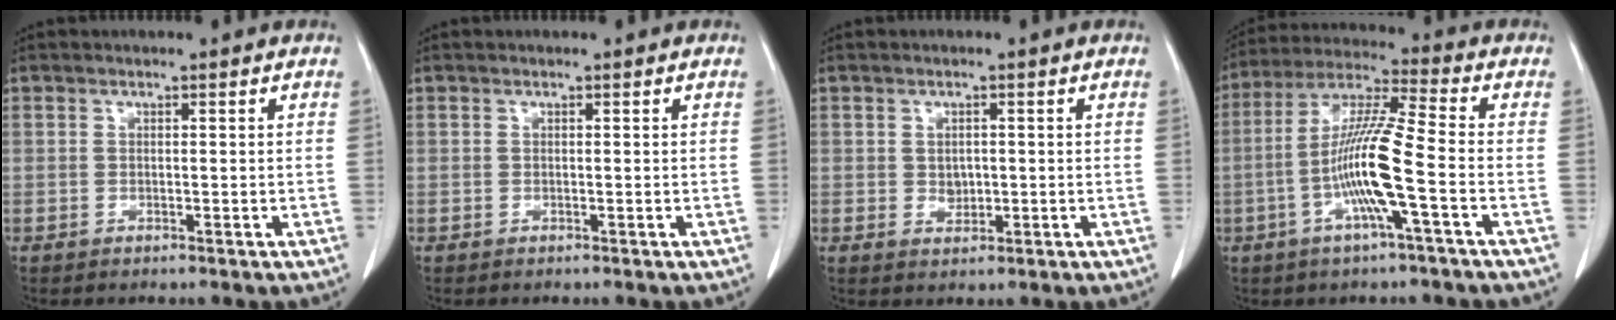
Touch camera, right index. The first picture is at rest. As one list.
[{"total": 0.0}, {"total": 2.0, "force": [0.1, 1.6, 1.2], "torque": [-0.017, 0.002, 0.009]}, {"total": 11.9, "force": [-3.1, -0.2, 11.5], "torque": [-0.228, 0.005, -0.067]}]